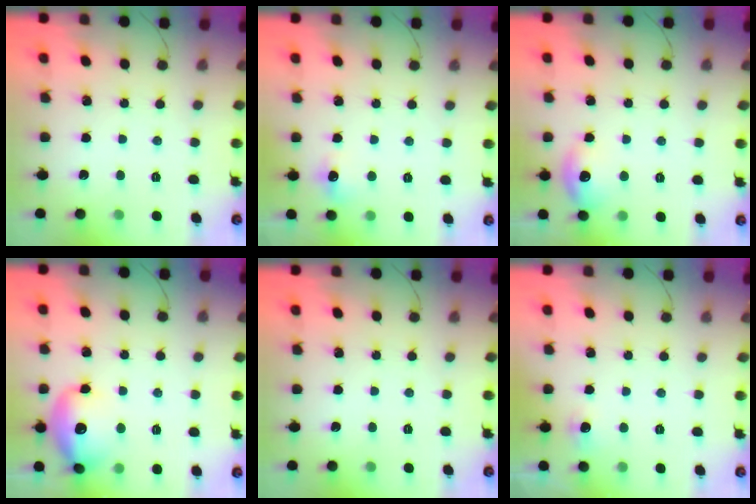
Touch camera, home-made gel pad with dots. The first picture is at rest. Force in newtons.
{"total": 5.4, "press": 5.3, "slide": 1.1}
{"total": 10.1, "press": 8.3, "slide": 5.8}
{"total": 14.0, "press": 13.8, "slide": 2.4}
{"total": 0.0}
{"total": 4.3, "press": 3.8, "slide": 2.1}